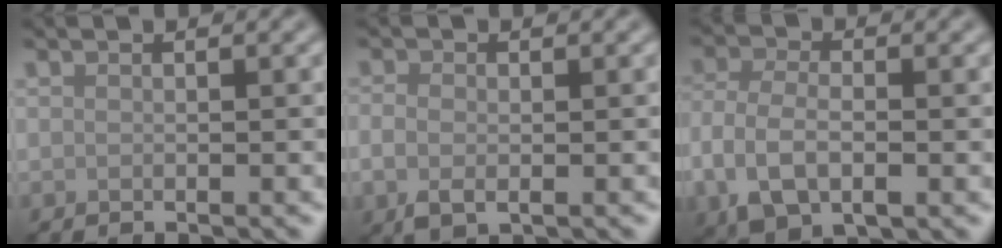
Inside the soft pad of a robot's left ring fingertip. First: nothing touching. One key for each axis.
{"total": 2.6, "fx": -0.5, "fy": 1.7, "fz": 1.9, "tx": -0.043, "ty": -0.006, "tz": -0.009}
{"total": 5.7, "fx": -1.6, "fy": 3.3, "fz": 4.3, "tx": -0.096, "ty": -0.006, "tz": -0.035}